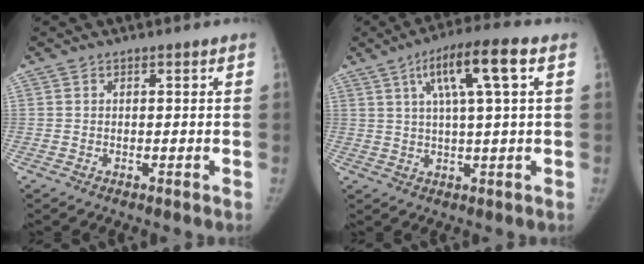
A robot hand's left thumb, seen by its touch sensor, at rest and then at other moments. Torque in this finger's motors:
{"motor_torque": [0.13, -0.02, 1.05, -0.59, 0.11]}